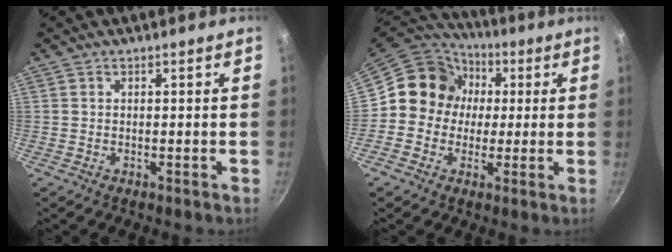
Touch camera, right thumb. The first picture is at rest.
{"total": 12.8, "force": [1.2, 11.8, 4.7], "torque": [-0.037, 0.028, -0.003]}